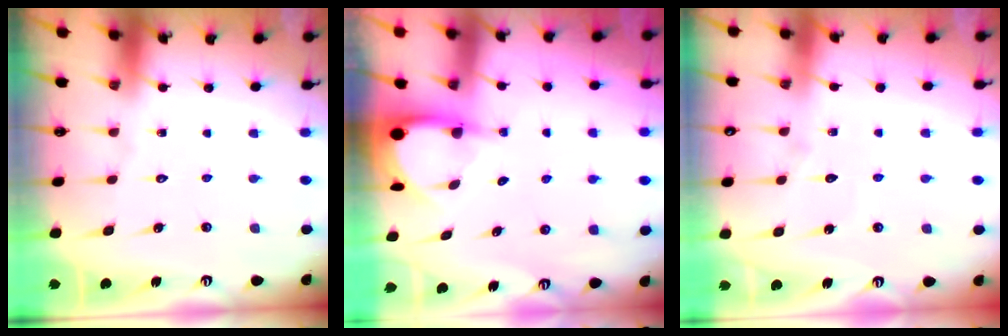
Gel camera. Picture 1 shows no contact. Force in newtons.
{"total": 3.4, "press": 3.4, "slide": 0.3}
{"total": 4.7, "press": 4.6, "slide": 0.4}